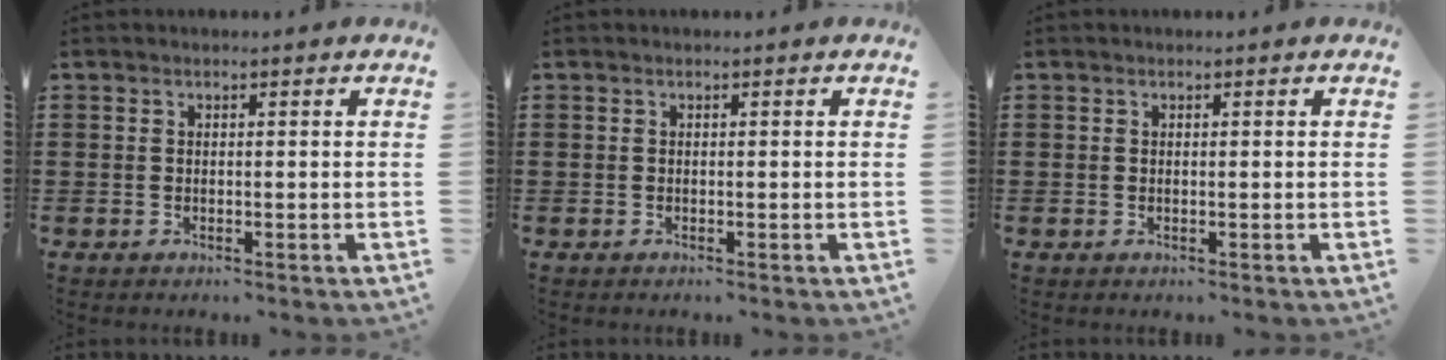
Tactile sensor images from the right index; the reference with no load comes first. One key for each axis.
{"total": 0.0}
{"total": 0.0}